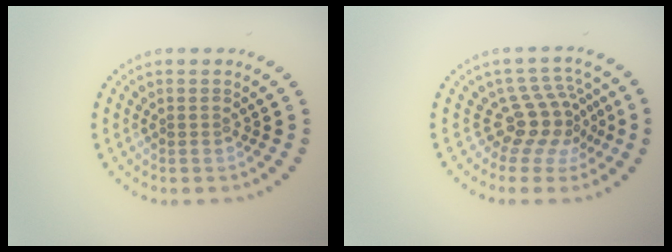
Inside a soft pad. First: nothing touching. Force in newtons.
{"total": 3.9, "press": 2.7, "slide": 2.8}